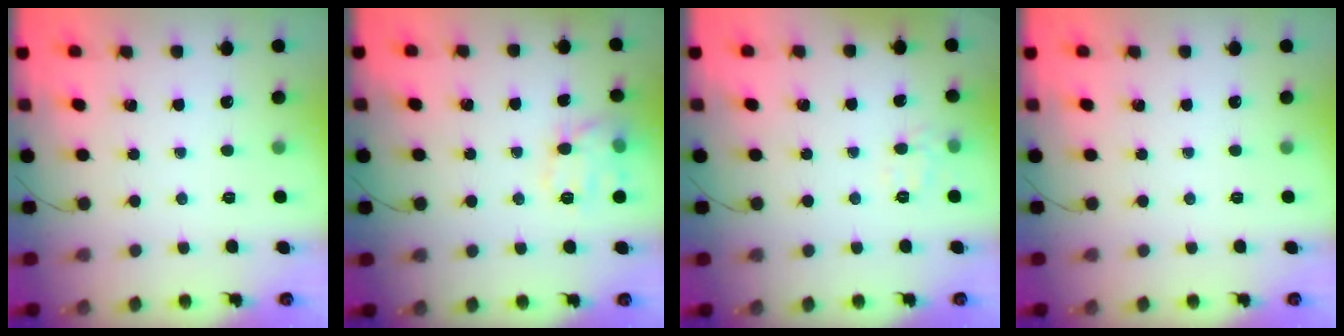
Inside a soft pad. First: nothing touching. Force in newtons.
{"total": 11.3, "press": 11.3, "slide": 0.3}
{"total": 4.4, "press": 4.1, "slide": 1.6}
{"total": 0.0}